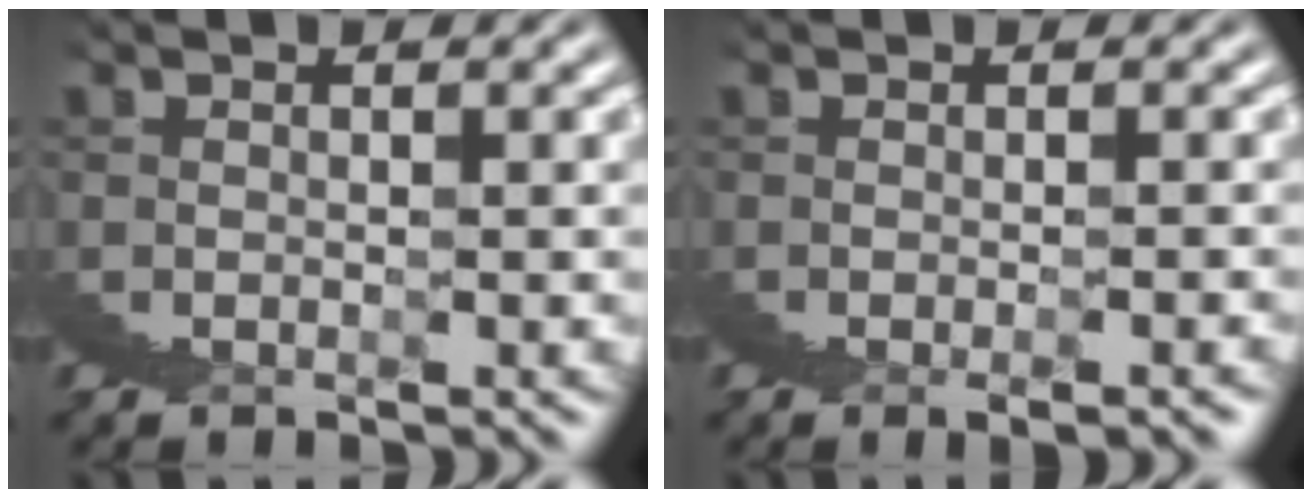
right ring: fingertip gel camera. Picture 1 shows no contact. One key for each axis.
{"total": 1.9, "fx": 0.7, "fy": -1.7, "fz": -0.6, "tx": 0.025, "ty": 0.017, "tz": 0.005}